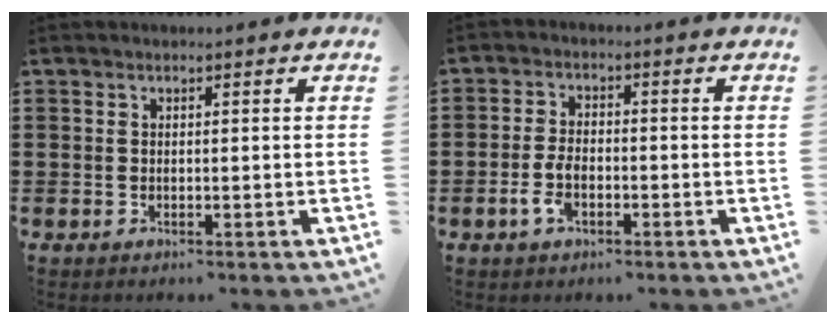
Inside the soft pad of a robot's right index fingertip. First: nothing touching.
{"total": 4.0, "force": [-1.6, 2.1, 3.0], "torque": [-0.075, -0.005, -0.034]}